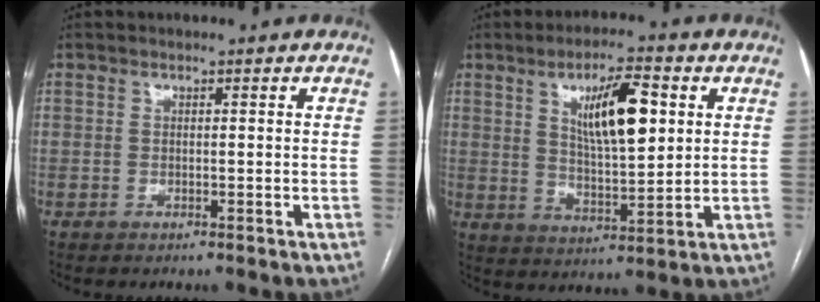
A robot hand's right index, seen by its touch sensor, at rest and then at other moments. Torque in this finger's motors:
{"motor_torque": [0.47, 0.32, 0.28, 0.12]}